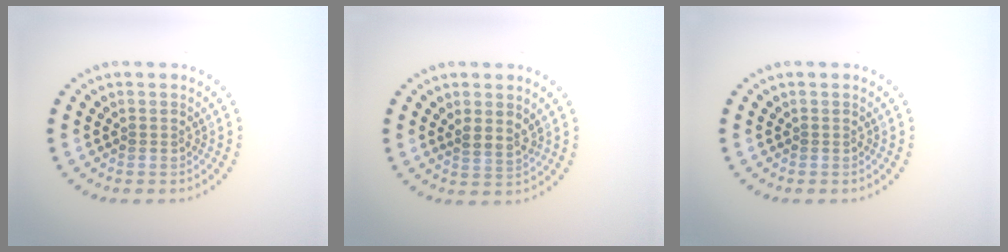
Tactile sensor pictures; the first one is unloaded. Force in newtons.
{"total": 1.8, "press": 1.6, "slide": 0.9}
{"total": 0.0}